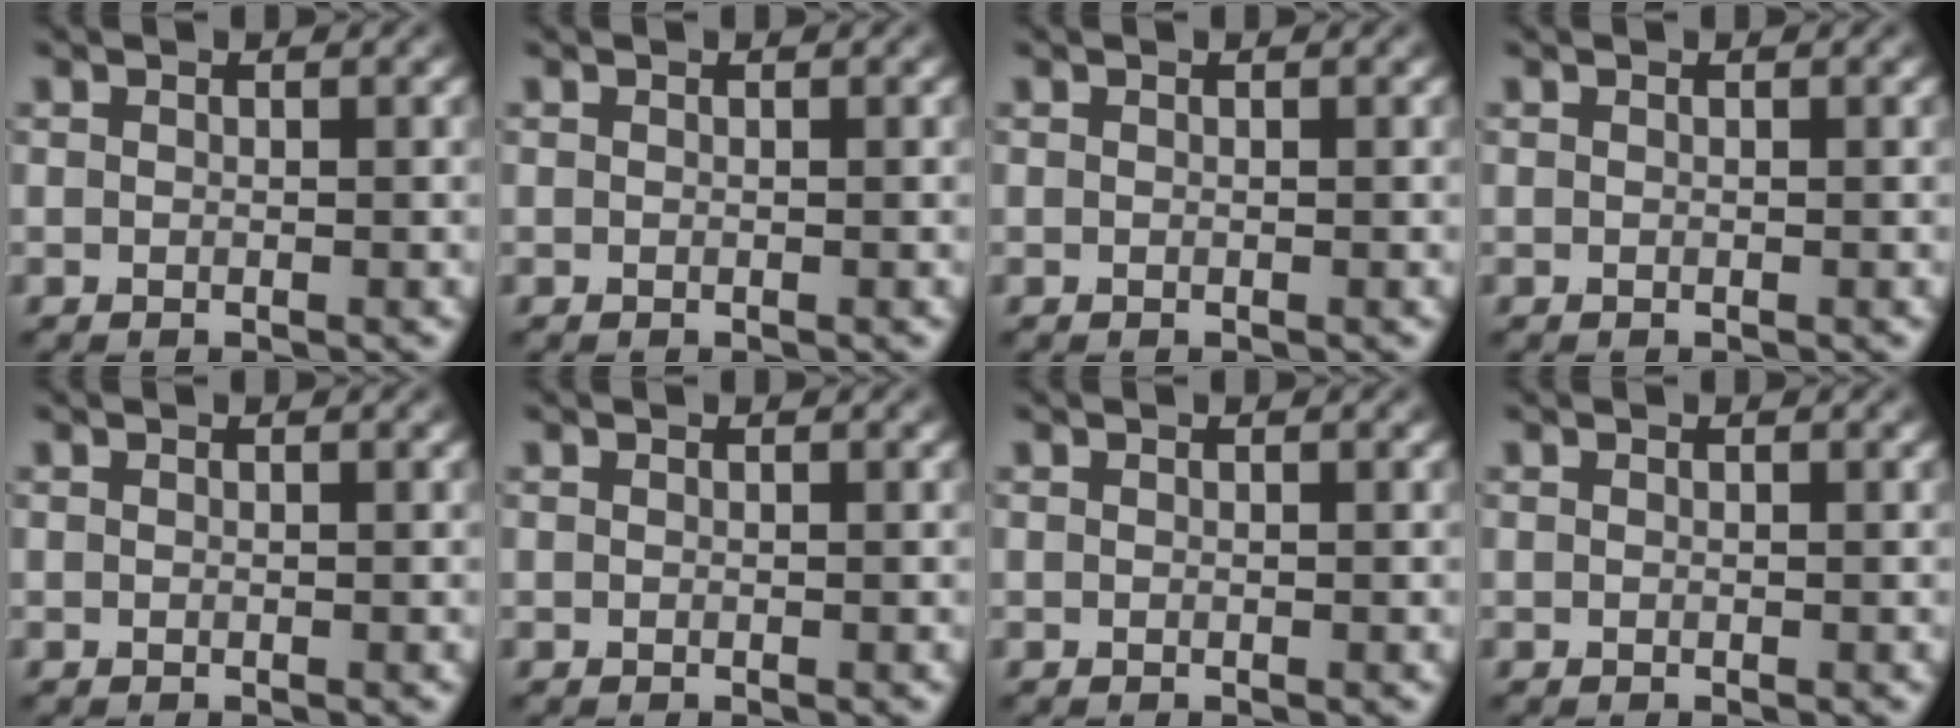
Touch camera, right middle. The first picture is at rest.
{"total": 0.0}
{"total": 0.0}
{"total": 0.0}
{"total": 0.0}
{"total": 0.0}
{"total": 0.0}
{"total": 0.0}